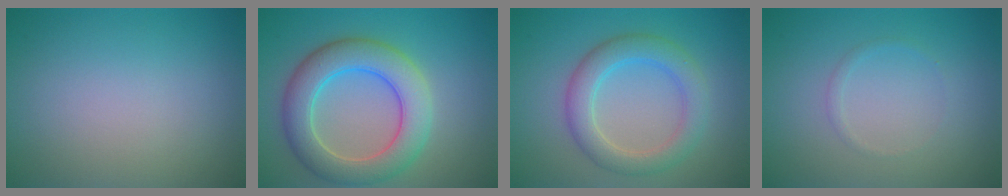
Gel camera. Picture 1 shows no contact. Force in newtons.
{"total": 6.9, "press": 6.9, "slide": 0.5}
{"total": 4.3, "press": 4.3, "slide": 0.3}
{"total": 0.6, "press": 0.6, "slide": 0.0}